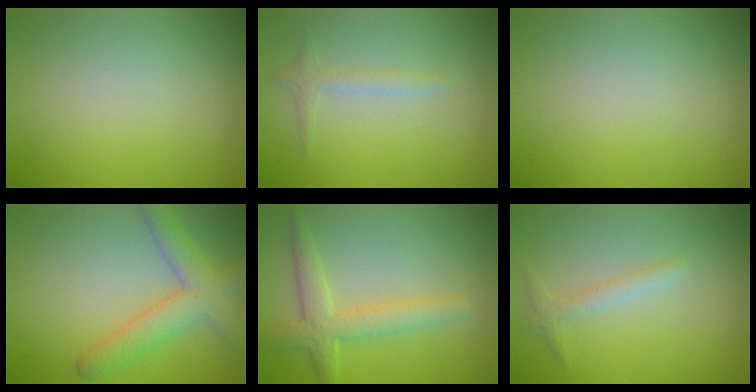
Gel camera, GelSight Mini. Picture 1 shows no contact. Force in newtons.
{"total": 1.3, "press": 1.3, "slide": 0.0}
{"total": 0.0}
{"total": 4.8, "press": 4.8, "slide": 0.2}
{"total": 3.4, "press": 3.4, "slide": 0.1}
{"total": 1.4, "press": 1.4, "slide": 0.1}